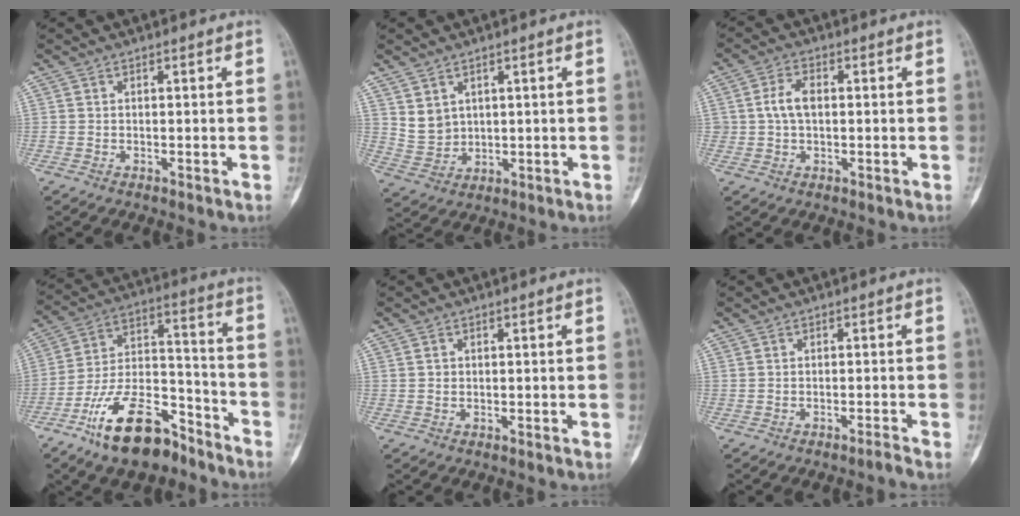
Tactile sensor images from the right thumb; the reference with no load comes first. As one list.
[{"total": 4.8, "force": [2.2, 3.9, 1.9], "torque": [-0.023, -0.018, 0.060]}, {"total": 4.7, "force": [0.4, 3.1, 3.6], "torque": [-0.068, 0.011, 0.005]}, {"total": 18.2, "force": [-12.0, 8.2, 11.0], "torque": [-0.178, 0.092, -0.212]}, {"total": 1.0, "force": [0.2, 0.8, 0.5], "torque": [-0.006, 0.002, 0.004]}, {"total": 1.0, "force": [-0.9, -0.3, 0.3], "torque": [-0.010, 0.010, -0.013]}]